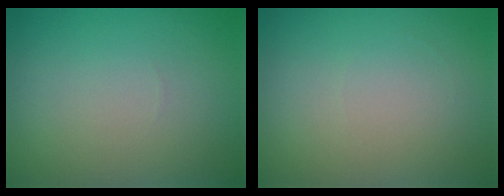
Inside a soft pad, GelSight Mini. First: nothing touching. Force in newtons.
{"total": 0.0}